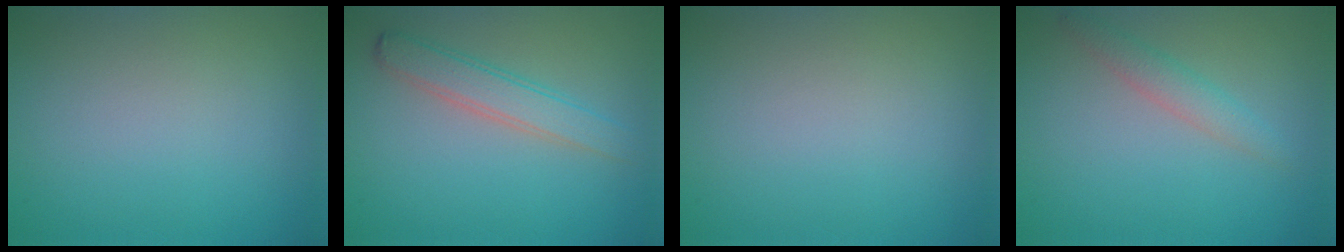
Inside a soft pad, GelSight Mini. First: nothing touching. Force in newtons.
{"total": 2.9, "press": 2.9, "slide": 0.1}
{"total": 0.0}
{"total": 2.7, "press": 2.7, "slide": 0.2}